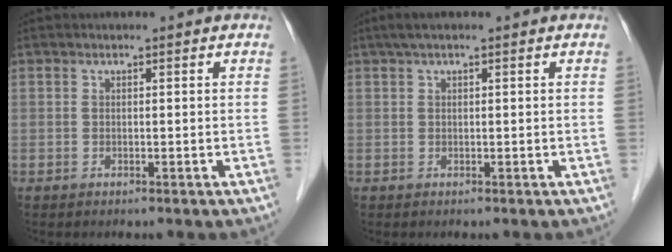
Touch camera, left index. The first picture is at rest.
{"total": 2.1, "force": [1.4, 0.3, 1.6], "torque": [-0.030, 0.025, 0.021]}